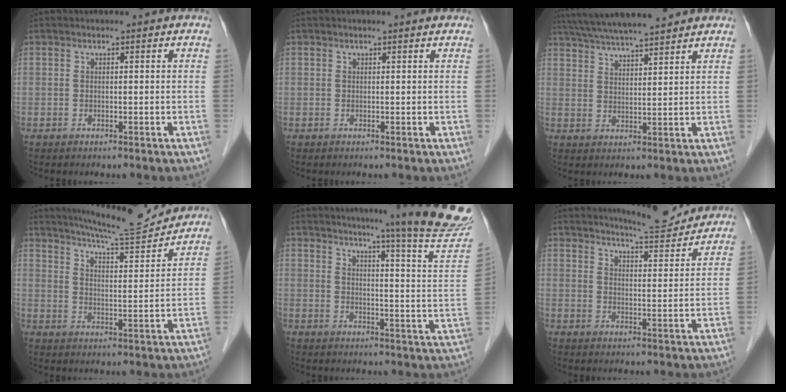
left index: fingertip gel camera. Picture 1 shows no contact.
{"total": 0.0}
{"total": 12.0, "force": [10.6, 0.7, 5.5], "torque": [-0.100, 0.024, 0.167]}
{"total": 11.7, "force": [11.2, -0.1, 3.3], "torque": [-0.055, -0.010, 0.161]}
{"total": 20.2, "force": [17.9, -1.4, 9.4], "torque": [-0.125, -0.101, 0.199]}
{"total": 7.7, "force": [7.5, 0.5, 1.2], "torque": [-0.024, -0.013, 0.099]}